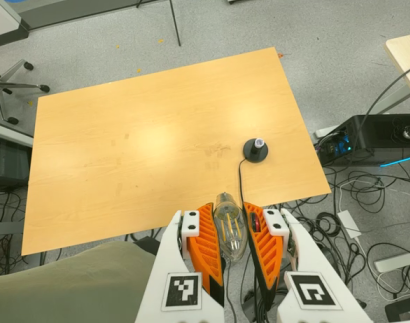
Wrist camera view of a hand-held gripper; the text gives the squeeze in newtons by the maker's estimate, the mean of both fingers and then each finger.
{"total": 21.2, "left": 23.3, "right": 19.2}